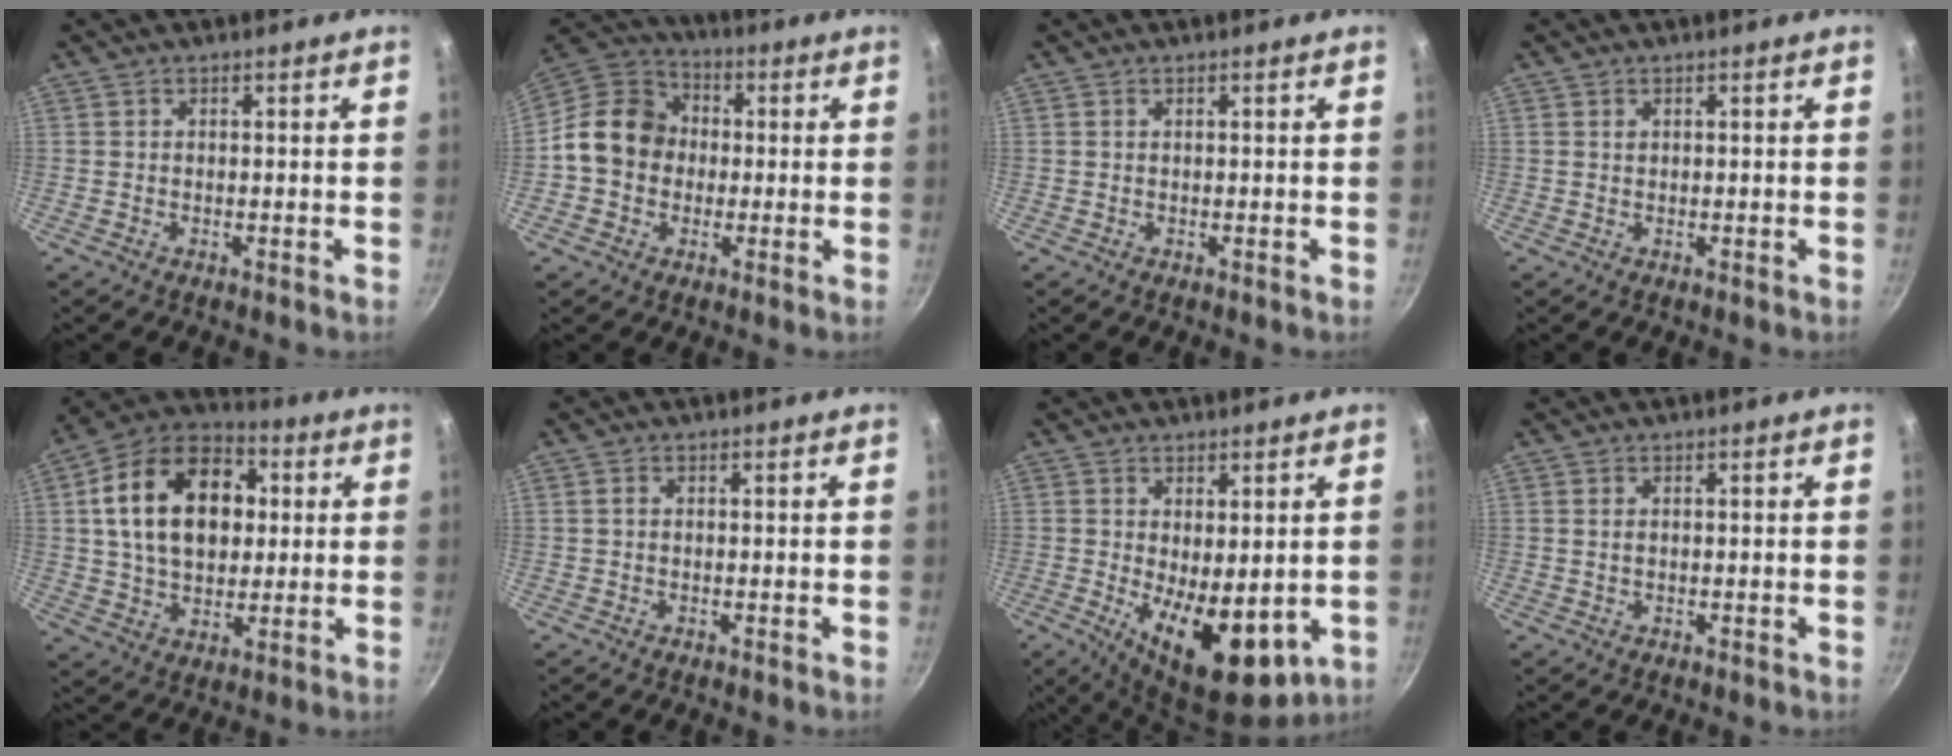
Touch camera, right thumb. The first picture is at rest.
{"total": 13.5, "force": [-0.4, 11.5, 7.0], "torque": [-0.088, 0.032, -0.028]}
{"total": 0.0}
{"total": 0.6, "force": [0.3, 0.5, 0.3], "torque": [-0.004, 0.002, 0.005]}
{"total": 20.9, "force": [3.8, 14.3, 14.7], "torque": [-0.216, 0.021, 0.053]}
{"total": 0.8, "force": [0.1, 0.6, 0.5], "torque": [-0.008, 0.004, 0.001]}
{"total": 12.7, "force": [-1.5, 6.3, 11.0], "torque": [-0.145, -0.022, -0.006]}
{"total": 0.9, "force": [0.2, 0.6, 0.7], "torque": [-0.012, 0.002, 0.003]}